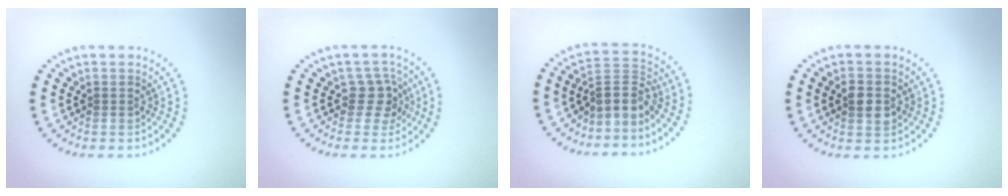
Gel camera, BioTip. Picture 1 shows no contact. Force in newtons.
{"total": 2.6, "press": 2.0, "slide": 1.6}
{"total": 3.0, "press": 2.1, "slide": 2.1}
{"total": 2.5, "press": 2.5, "slide": 0.2}